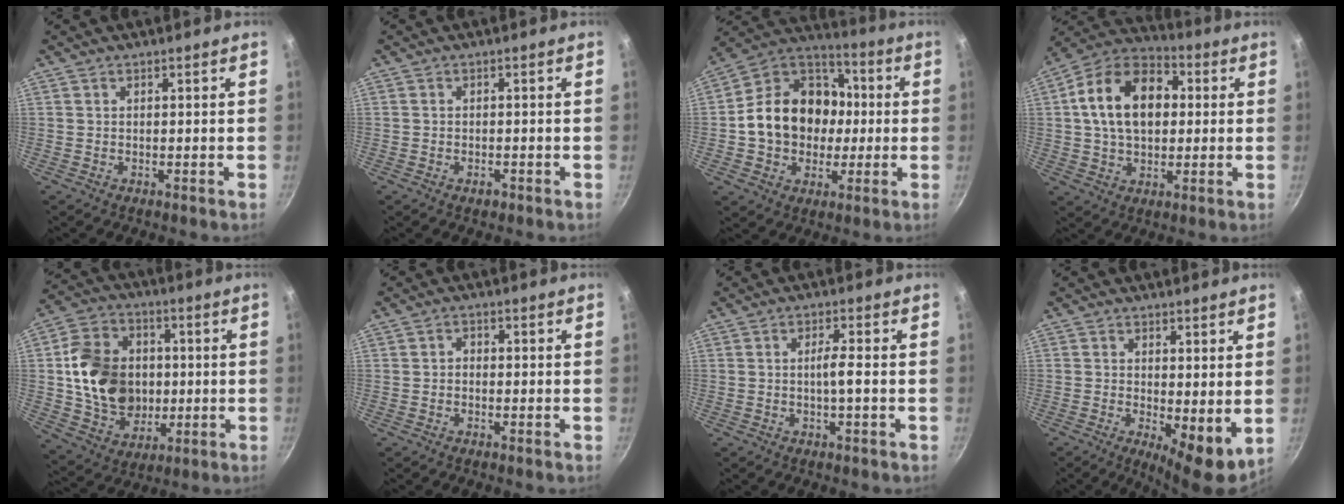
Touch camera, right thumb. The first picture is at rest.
{"total": 1.6, "force": [-0.9, 0.9, 0.9], "torque": [-0.013, 0.007, -0.013]}
{"total": 19.7, "force": [-0.4, 15.9, 11.6], "torque": [-0.161, 0.040, -0.017]}
{"total": 17.4, "force": [2.6, 11.8, 12.6], "torque": [-0.183, 0.027, 0.028]}
{"total": 17.8, "force": [0.7, 14.3, 10.5], "torque": [-0.154, 0.016, 0.020]}
{"total": 1.3, "force": [-0.4, 1.1, 0.7], "torque": [-0.008, 0.009, -0.008]}
{"total": 3.3, "force": [-0.5, -0.2, 3.2], "torque": [-0.062, 0.008, -0.009]}
{"total": 7.4, "force": [0.1, 2.8, 6.8], "torque": [-0.091, -0.018, 0.008]}